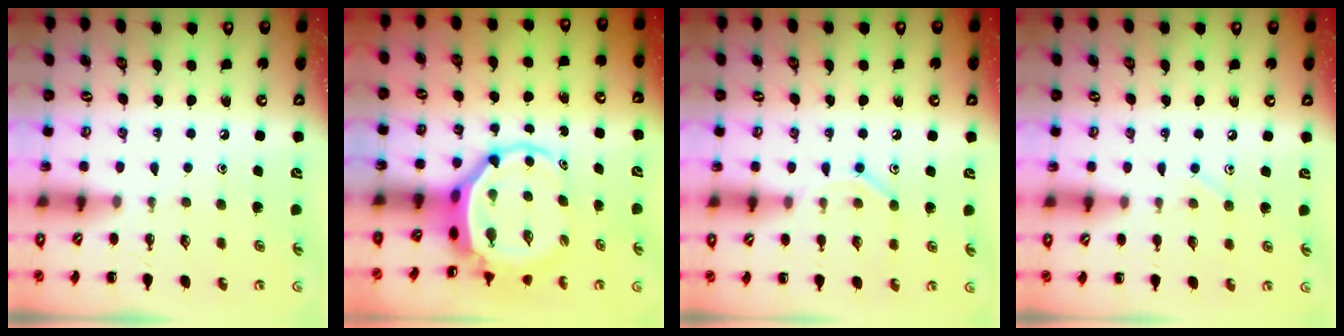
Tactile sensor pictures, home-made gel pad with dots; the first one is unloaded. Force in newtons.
{"total": 5.3, "press": 5.0, "slide": 1.7}
{"total": 7.8, "press": 7.8, "slide": 1.1}
{"total": 4.1, "press": 3.9, "slide": 1.1}